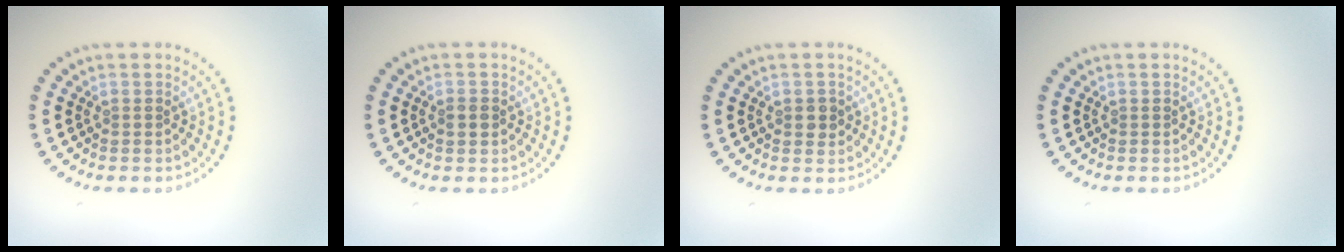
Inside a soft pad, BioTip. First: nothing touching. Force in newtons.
{"total": 1.5, "press": 1.5, "slide": 0.2}
{"total": 1.5, "press": 1.4, "slide": 0.1}
{"total": 0.0}